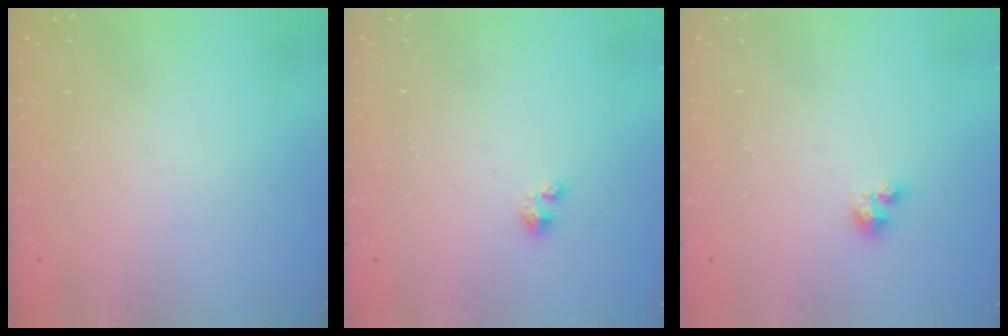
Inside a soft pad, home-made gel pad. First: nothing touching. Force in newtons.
{"total": 1.5, "press": 1.5, "slide": 0.1}
{"total": 3.5, "press": 3.4, "slide": 0.3}